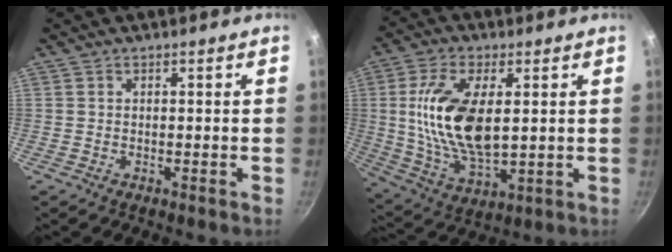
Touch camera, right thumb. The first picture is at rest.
{"total": 16.5, "force": [2.4, 8.1, 14.2], "torque": [-0.267, -0.011, 0.052]}